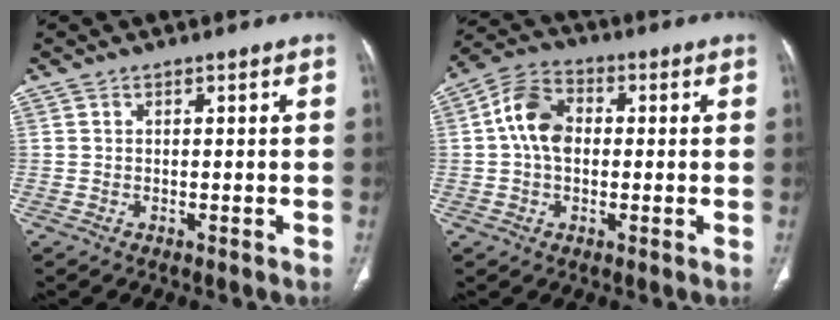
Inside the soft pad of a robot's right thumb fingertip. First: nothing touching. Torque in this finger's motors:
{"motor_torque": [1.68, 1.33, 0.82, -0.67, 0.11]}